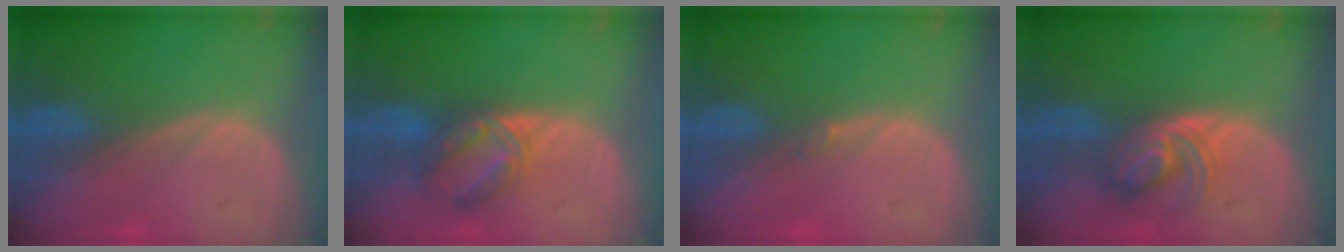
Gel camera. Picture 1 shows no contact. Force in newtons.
{"total": 6.0, "press": 5.9, "slide": 1.2}
{"total": 0.5, "press": 0.5, "slide": 0.1}
{"total": 5.6, "press": 5.5, "slide": 0.8}